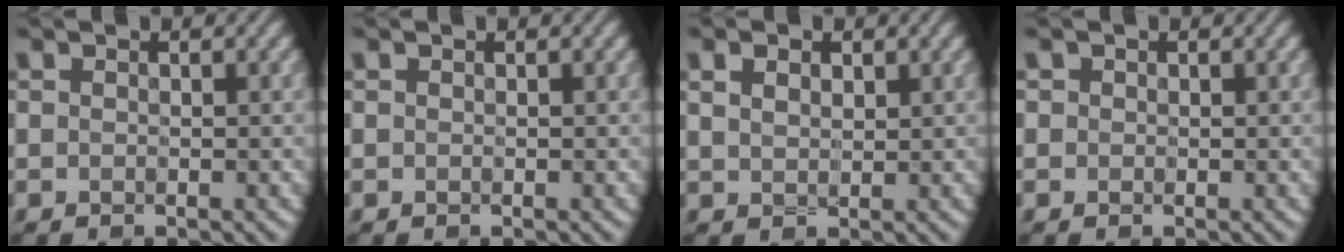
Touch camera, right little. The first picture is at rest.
{"total": 0.0}
{"total": 1.7, "force": [0.7, 1.1, 1.1], "torque": [-0.026, -0.002, 0.018]}
{"total": 0.5, "force": [0.0, 0.5, -0.1], "torque": [0.003, -0.001, 0.002]}